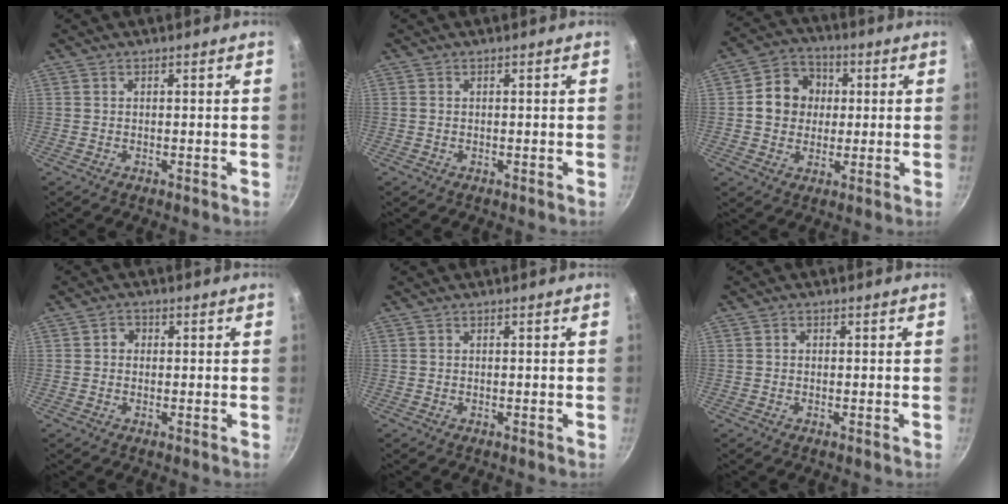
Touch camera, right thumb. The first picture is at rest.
{"total": 0.0}
{"total": 10.0, "force": [1.2, 8.8, 4.5], "torque": [-0.039, 0.014, 0.007]}
{"total": 2.0, "force": [0.1, 1.8, 0.9], "torque": [-0.006, 0.005, -0.003]}
{"total": 0.0}
{"total": 0.7, "force": [0.0, 0.7, 0.3], "torque": [-0.003, 0.004, 0.000]}